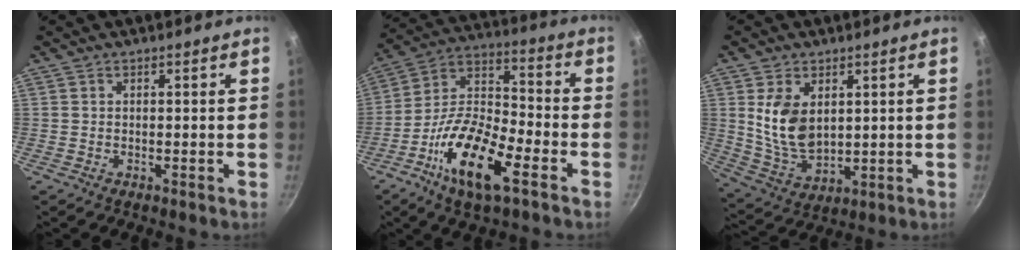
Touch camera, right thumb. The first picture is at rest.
{"total": 17.7, "force": [-8.3, 6.6, 14.1], "torque": [-0.258, 0.045, -0.170]}
{"total": 11.0, "force": [2.7, 7.0, 8.1], "torque": [-0.141, -0.027, 0.068]}